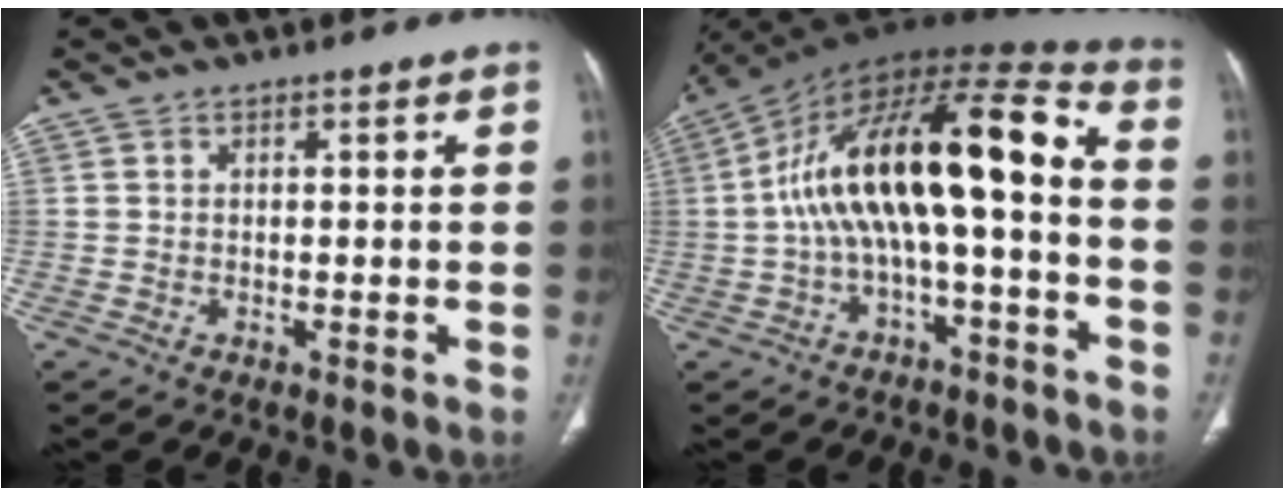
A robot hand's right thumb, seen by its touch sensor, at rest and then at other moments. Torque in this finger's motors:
{"motor_torque": [-0.02, 1.72, 2.26, -0.51, 0.34]}